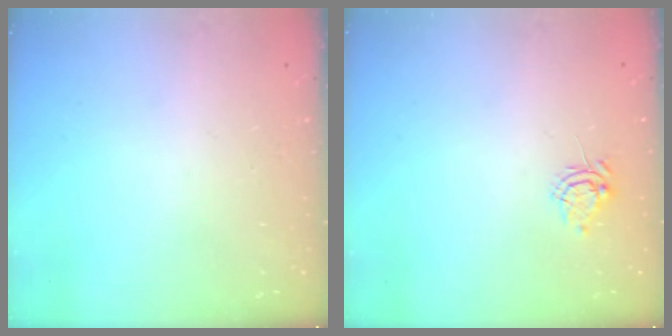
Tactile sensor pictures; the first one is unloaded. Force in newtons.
{"total": 5.9, "press": 5.9, "slide": 0.5}